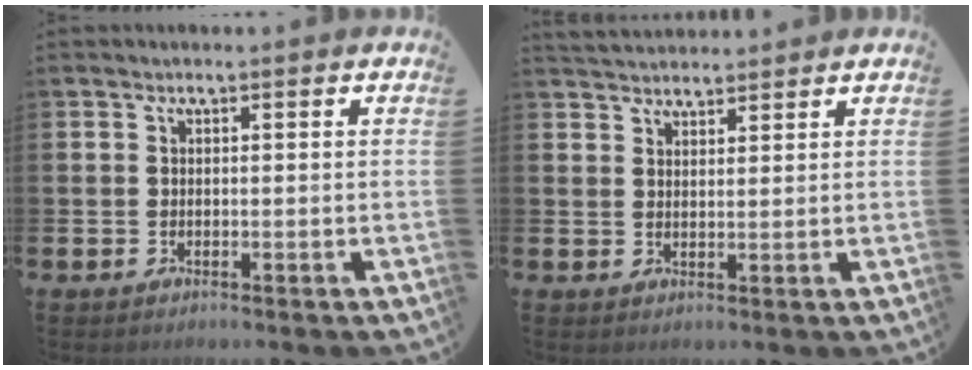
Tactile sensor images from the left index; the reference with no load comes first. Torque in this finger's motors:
{"motor_torque": [-0.18, -1.06, 0.09, 0.09]}